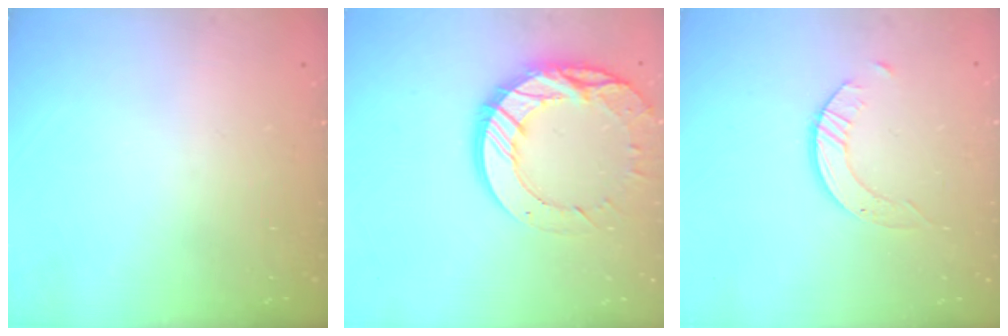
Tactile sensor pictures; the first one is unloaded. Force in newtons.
{"total": 17.3, "press": 17.2, "slide": 1.8}
{"total": 2.9, "press": 2.9, "slide": 0.3}